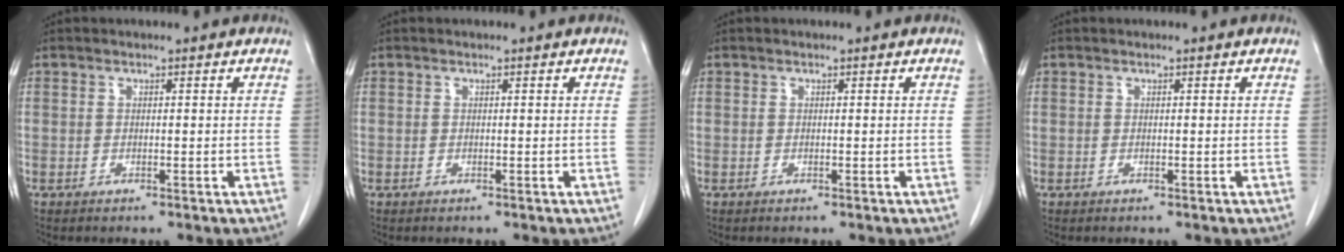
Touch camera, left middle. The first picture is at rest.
{"total": 0.0}
{"total": 0.0}
{"total": 0.0}